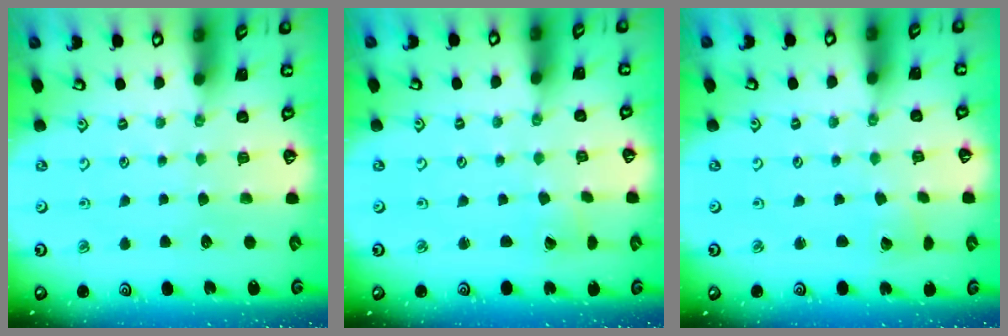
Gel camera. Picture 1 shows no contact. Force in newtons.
{"total": 1.8, "press": 1.7, "slide": 0.1}
{"total": 1.9, "press": 1.9, "slide": 0.1}